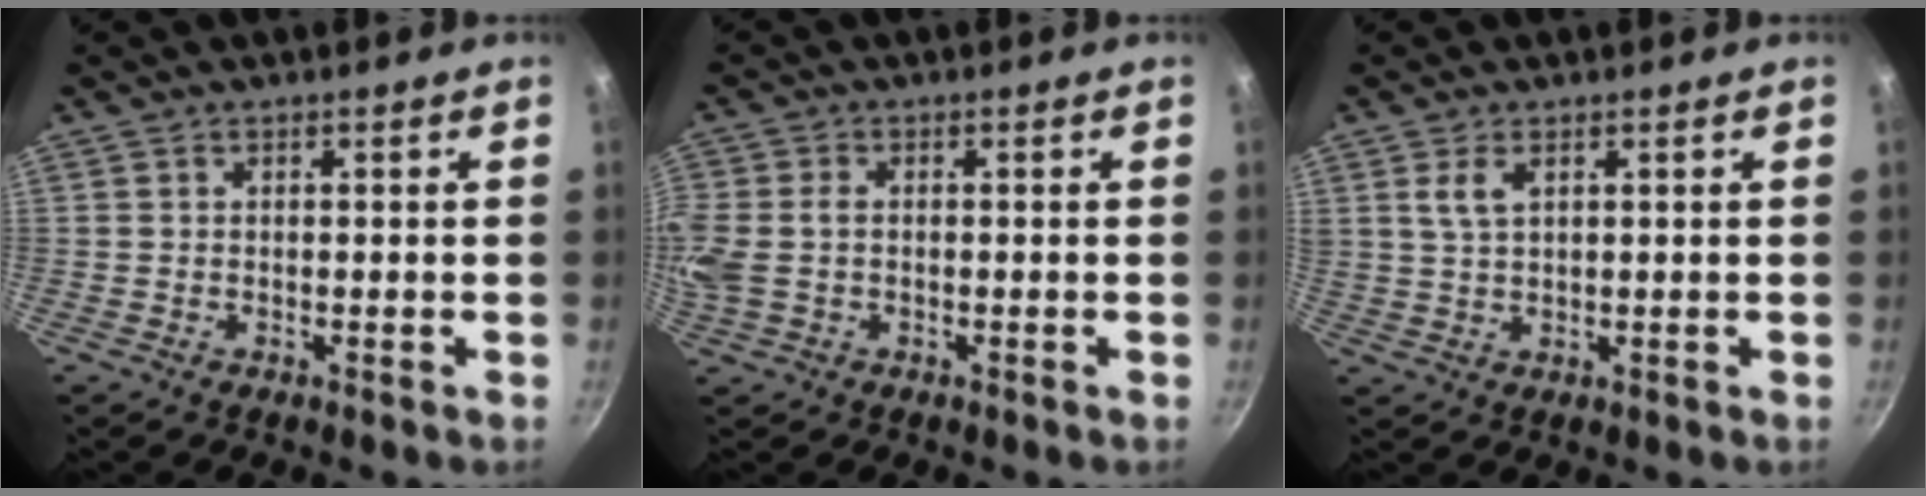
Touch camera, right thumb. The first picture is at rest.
{"total": 7.4, "force": [-0.3, 5.1, 5.3], "torque": [-0.126, 0.005, -0.011]}
{"total": 3.9, "force": [1.7, 1.8, 3.0], "torque": [-0.054, -0.005, 0.037]}